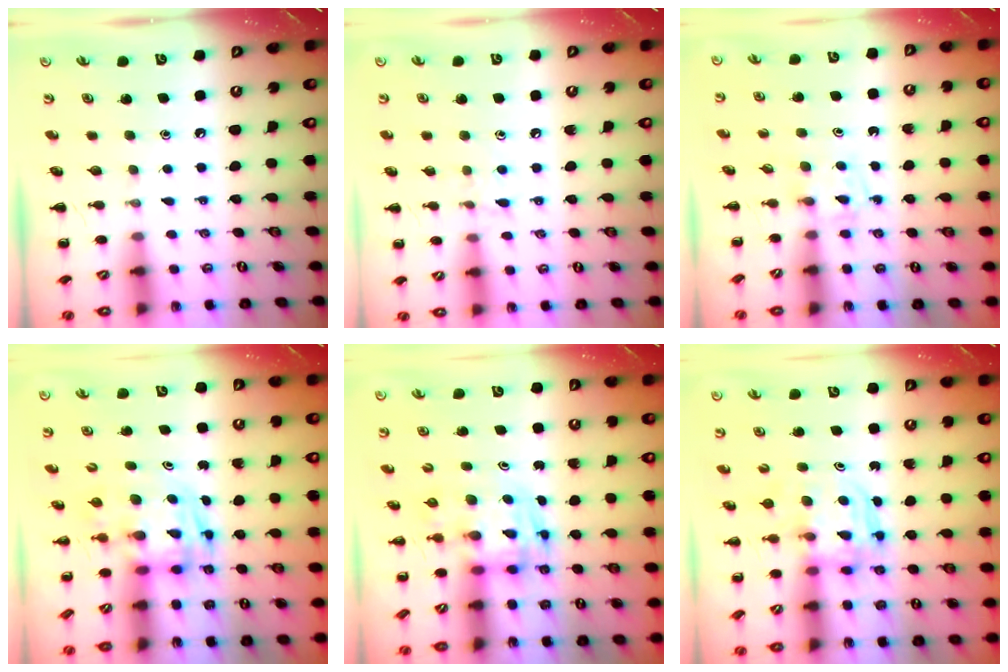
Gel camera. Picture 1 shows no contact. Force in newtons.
{"total": 6.4, "press": 6.0, "slide": 2.0}
{"total": 2.3, "press": 2.0, "slide": 1.0}
{"total": 2.8, "press": 2.8, "slide": 0.5}
{"total": 3.5, "press": 3.5, "slide": 0.6}
{"total": 3.8, "press": 3.8, "slide": 0.2}